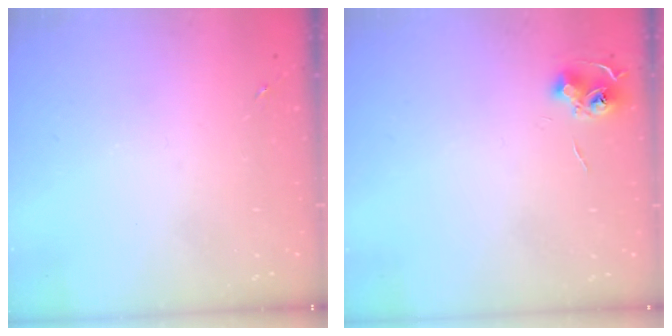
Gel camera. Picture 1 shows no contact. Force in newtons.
{"total": 6.8, "press": 6.8, "slide": 0.7}